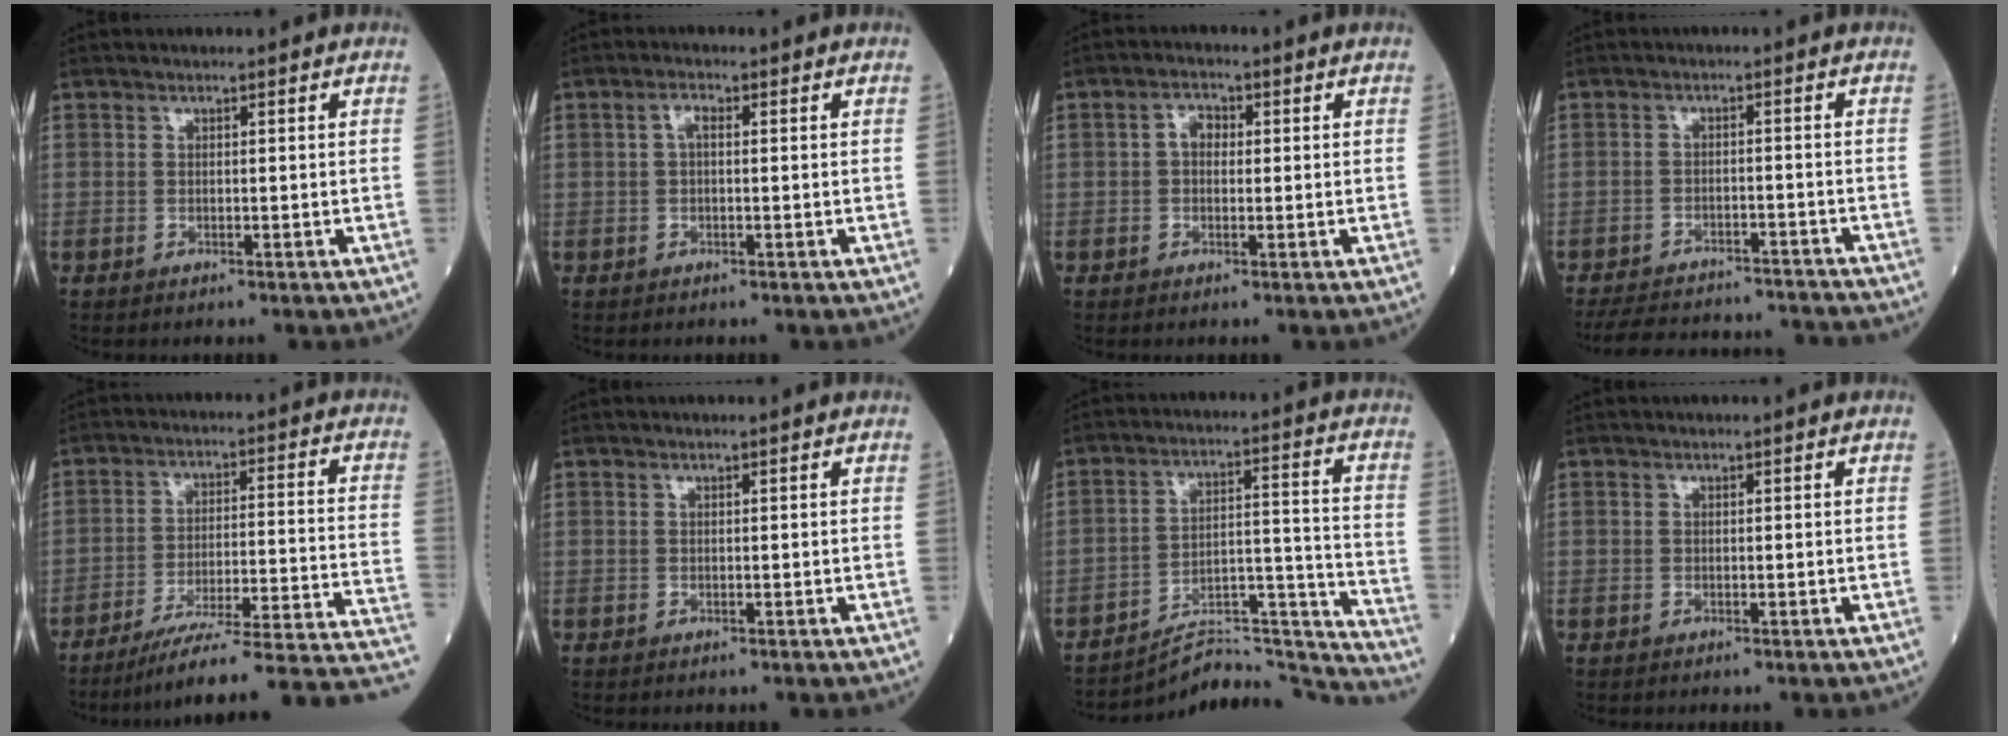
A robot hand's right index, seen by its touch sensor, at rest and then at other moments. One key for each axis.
{"total": 1.8, "fx": 0.3, "fy": 0.7, "fz": 1.7, "tx": -0.033, "ty": 0.007, "tz": 0.005}
{"total": 2.6, "fx": 0.2, "fy": 1.7, "fz": 1.9, "tx": -0.033, "ty": 0.014, "tz": 0.002}
{"total": 15.2, "fx": -14.3, "fy": 3.4, "fz": 3.9, "tx": -0.083, "ty": 0.003, "tz": -0.190}
{"total": 21.7, "fx": -18.6, "fy": -0.5, "fz": 11.2, "tx": -0.090, "ty": 0.001, "tz": -0.261}
{"total": 0.0}
{"total": 15.6, "fx": -15.6, "fy": -0.2, "fz": 0.5, "tx": 0.007, "ty": 0.062, "tz": -0.234}
{"total": 0.0}